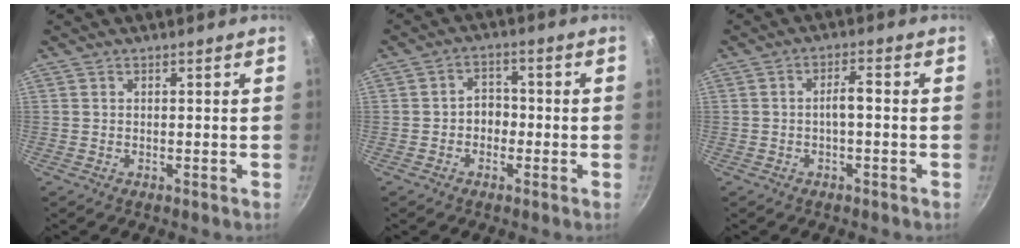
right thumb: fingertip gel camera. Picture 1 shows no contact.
{"total": 3.9, "force": [-1.1, 3.1, 2.0], "torque": [-0.002, 0.017, -0.021]}
{"total": 3.0, "force": [-0.7, 0.9, 2.8], "torque": [-0.056, 0.019, -0.014]}